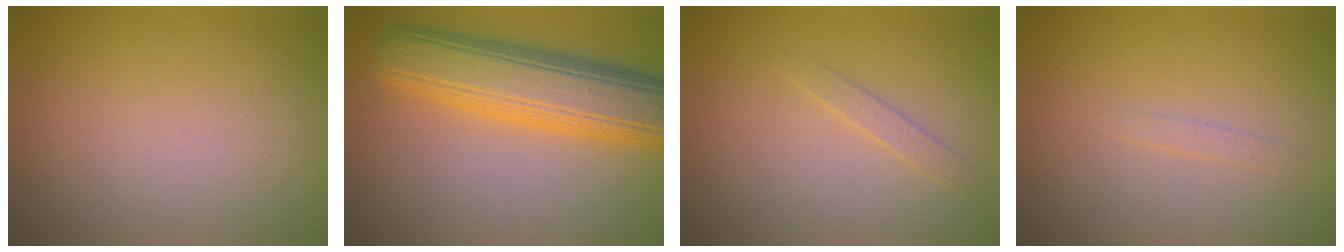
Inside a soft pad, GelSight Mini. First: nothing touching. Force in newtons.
{"total": 9.6, "press": 9.6, "slide": 0.3}
{"total": 1.0, "press": 1.0, "slide": 0.0}
{"total": 0.6, "press": 0.6, "slide": 0.1}